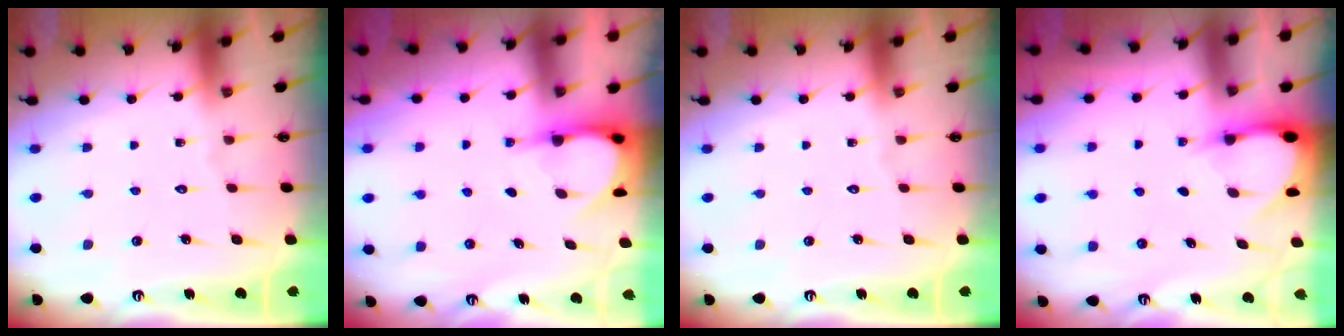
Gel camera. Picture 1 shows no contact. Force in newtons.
{"total": 4.0, "press": 4.0, "slide": 0.3}
{"total": 0.0}
{"total": 2.9, "press": 2.9, "slide": 0.3}